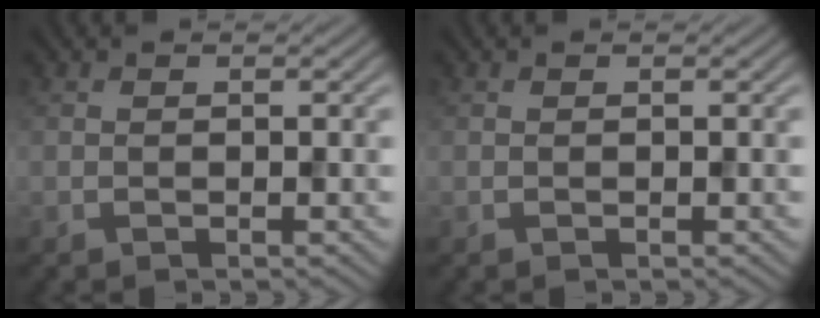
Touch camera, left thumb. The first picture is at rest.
{"total": 0.0}